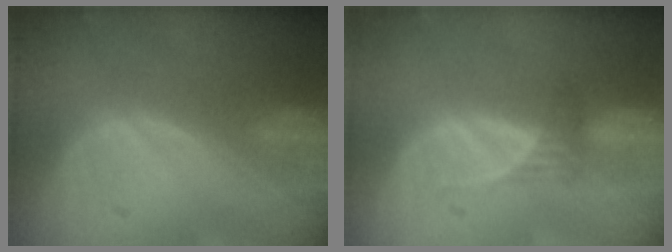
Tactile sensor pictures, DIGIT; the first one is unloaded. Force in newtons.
{"total": 1.8, "press": 1.6, "slide": 0.8}